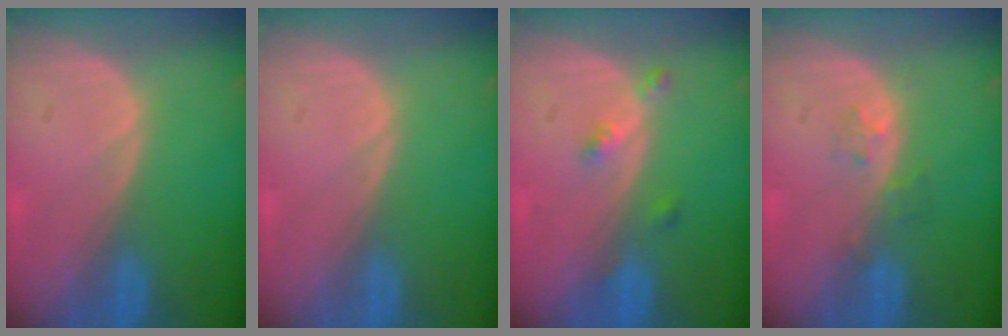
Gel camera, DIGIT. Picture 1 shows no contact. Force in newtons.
{"total": 0.0}
{"total": 2.7, "press": 2.3, "slide": 1.5}
{"total": 1.9, "press": 1.9, "slide": 0.2}